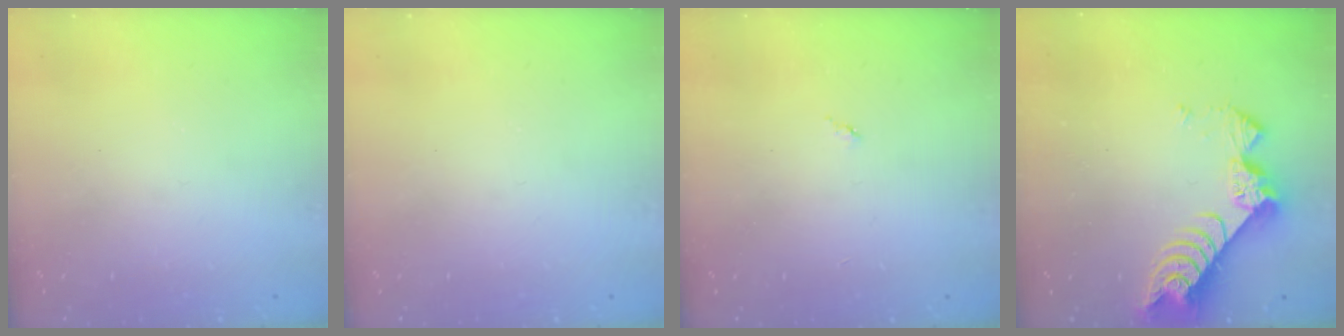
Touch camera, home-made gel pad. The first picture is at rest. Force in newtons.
{"total": 0.0}
{"total": 3.0, "press": 3.0, "slide": 0.2}
{"total": 8.4, "press": 8.3, "slide": 0.7}